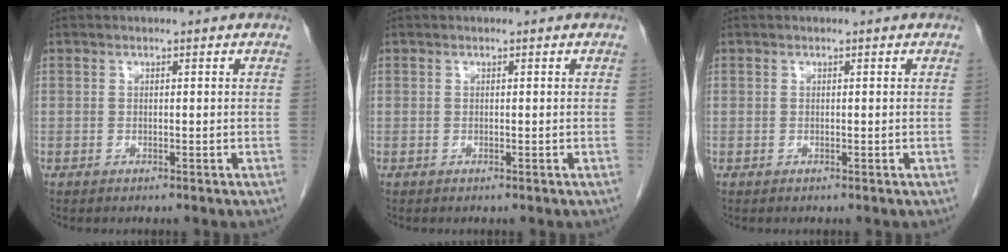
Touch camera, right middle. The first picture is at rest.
{"total": 0.0}
{"total": 0.0}